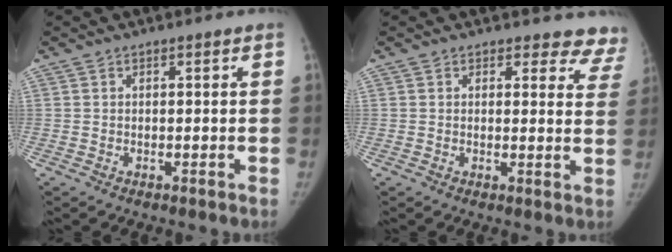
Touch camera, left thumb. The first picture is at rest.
{"total": 8.7, "force": [8.1, 3.3, -0.1], "torque": [0.064, -0.050, 0.048]}